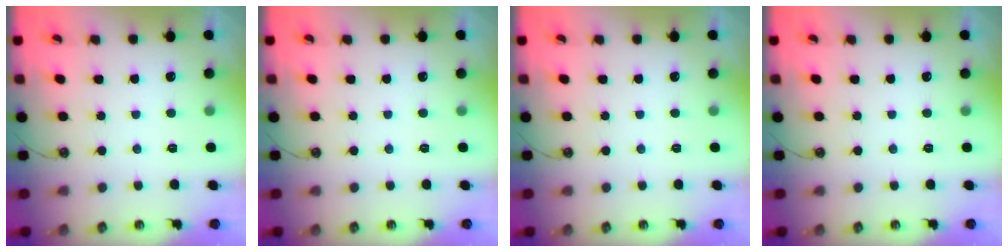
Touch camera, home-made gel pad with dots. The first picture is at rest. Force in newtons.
{"total": 0.0}
{"total": 0.0}
{"total": 0.0}